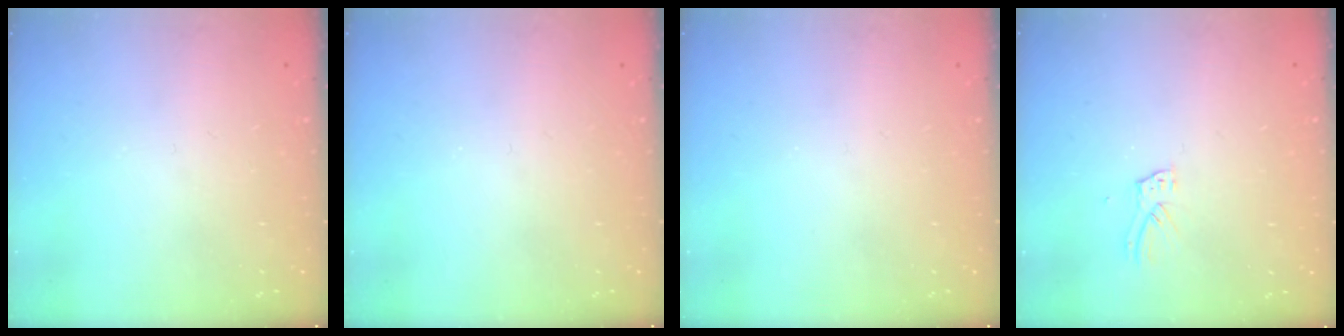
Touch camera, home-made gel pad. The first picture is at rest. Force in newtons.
{"total": 0.0}
{"total": 0.0}
{"total": 6.2, "press": 6.1, "slide": 0.4}